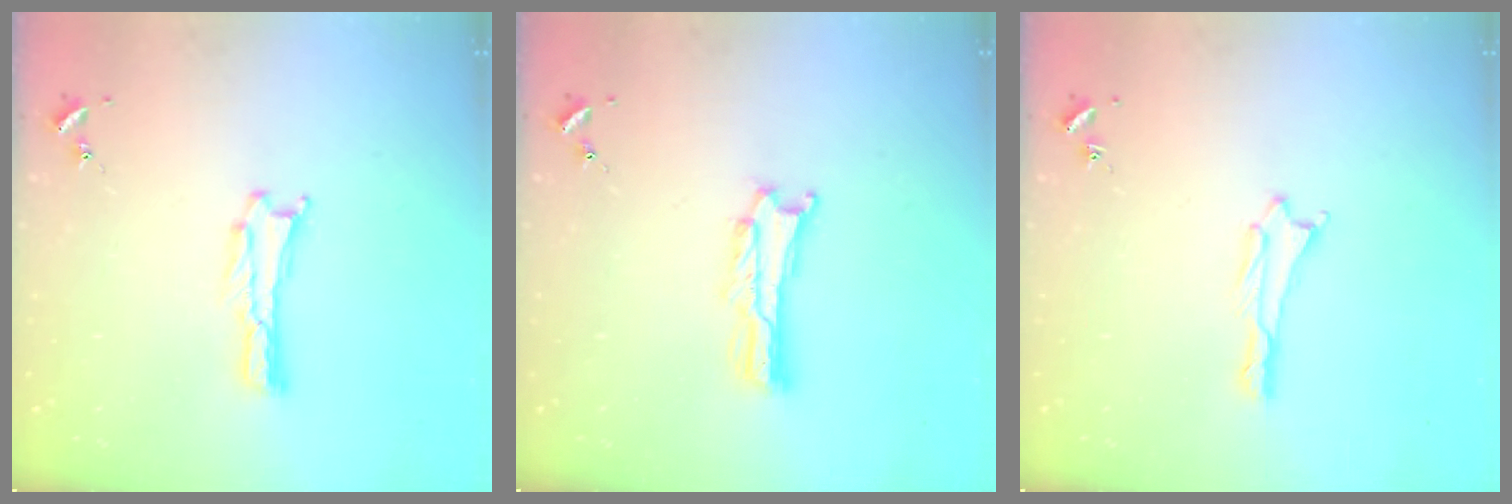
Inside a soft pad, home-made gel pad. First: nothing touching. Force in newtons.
{"total": 1.1, "press": 1.1, "slide": 0.2}
{"total": 0.6, "press": 0.6, "slide": 0.1}